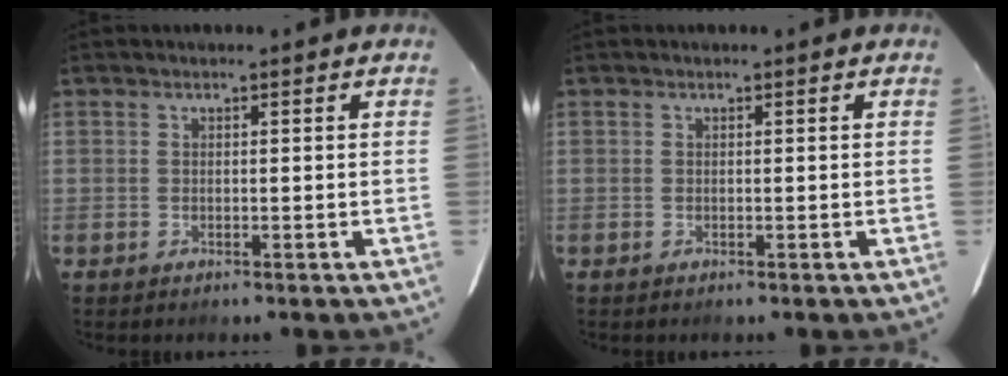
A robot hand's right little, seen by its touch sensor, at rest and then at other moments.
{"total": 0.0}